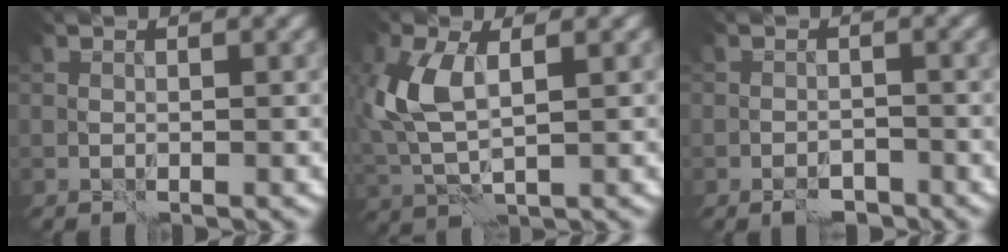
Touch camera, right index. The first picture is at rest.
{"total": 5.9, "force": [1.5, 2.7, 5.0], "torque": [-0.128, 0.005, 0.029]}
{"total": 1.9, "force": [-1.5, 0.7, 0.9], "torque": [-0.010, -0.001, -0.027]}